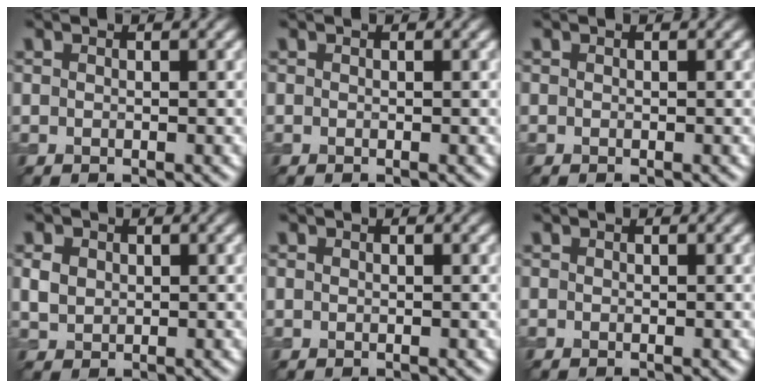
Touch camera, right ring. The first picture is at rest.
{"total": 0.0}
{"total": 0.0}
{"total": 1.9, "force": [0.4, 1.6, 0.9], "torque": [-0.019, -0.001, 0.009]}
{"total": 0.0}
{"total": 0.0}